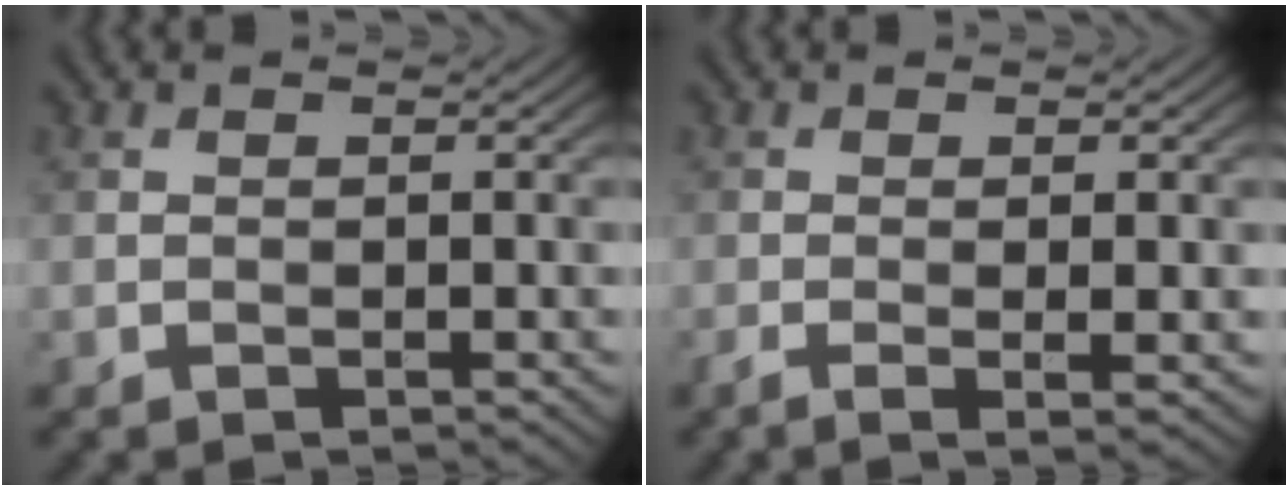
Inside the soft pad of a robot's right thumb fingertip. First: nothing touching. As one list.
[{"total": 2.8, "force": [-0.6, 0.5, 2.7], "torque": [-0.052, -0.003, -0.014]}]